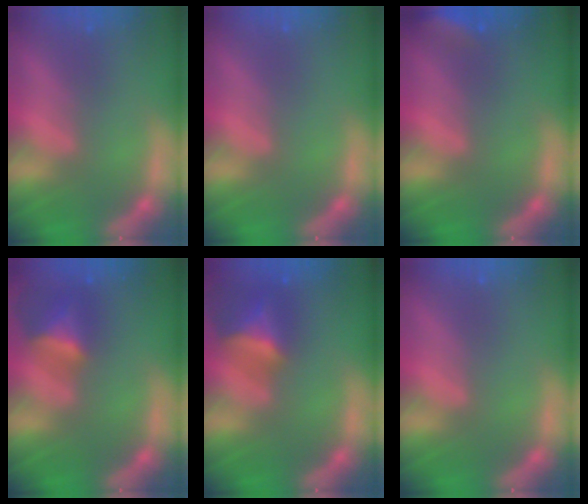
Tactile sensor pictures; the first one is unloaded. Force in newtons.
{"total": 0.0}
{"total": 4.0}
{"total": 4.0}
{"total": 4.9}
{"total": 0.0}